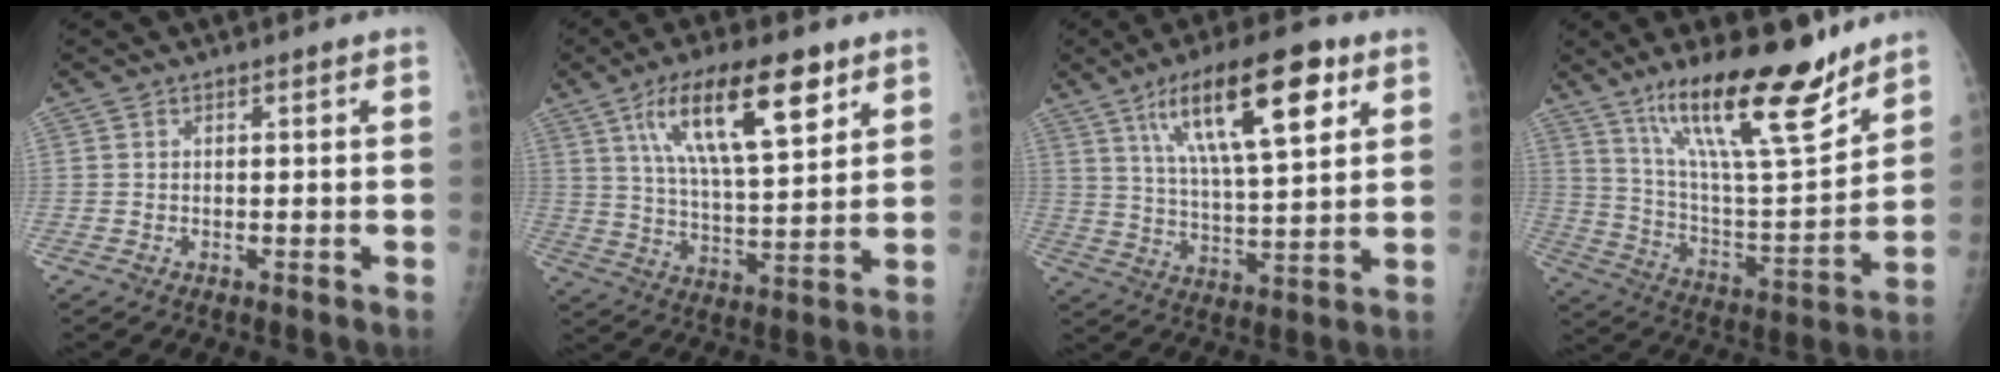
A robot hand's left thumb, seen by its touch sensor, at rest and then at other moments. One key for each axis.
{"total": 17.2, "fx": 8.8, "fy": 5.8, "fz": 13.7, "tx": -0.208, "ty": -0.031, "tz": 0.154}
{"total": 18.2, "fx": 8.8, "fy": 5.6, "fz": 14.9, "tx": -0.223, "ty": -0.026, "tz": 0.149}
{"total": 22.1, "fx": 15.3, "fy": 5.1, "fz": 15.1, "tx": -0.224, "ty": -0.083, "tz": 0.265}